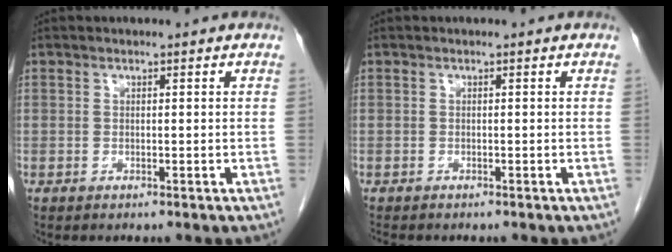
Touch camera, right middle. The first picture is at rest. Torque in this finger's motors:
{"motor_torque": [0.11, -0.03, -0.02, 0.00]}